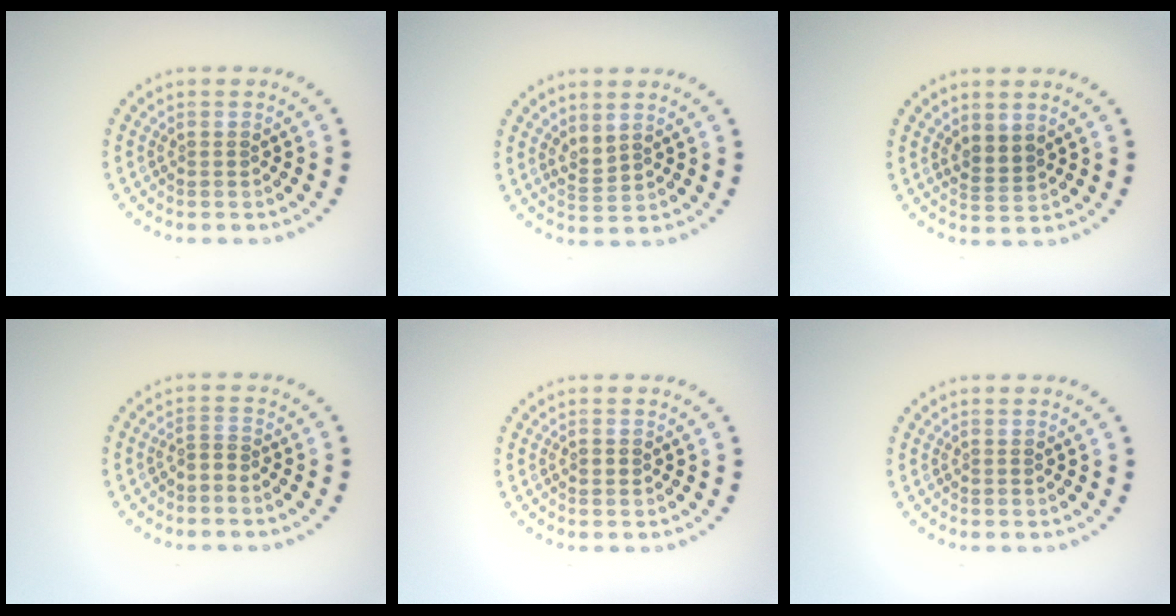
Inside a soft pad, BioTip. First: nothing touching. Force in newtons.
{"total": 1.7, "press": 1.4, "slide": 1.0}
{"total": 1.9, "press": 1.5, "slide": 1.1}
{"total": 1.0, "press": 0.5, "slide": 0.8}
{"total": 0.9, "press": 0.9, "slide": 0.1}
{"total": 0.0}